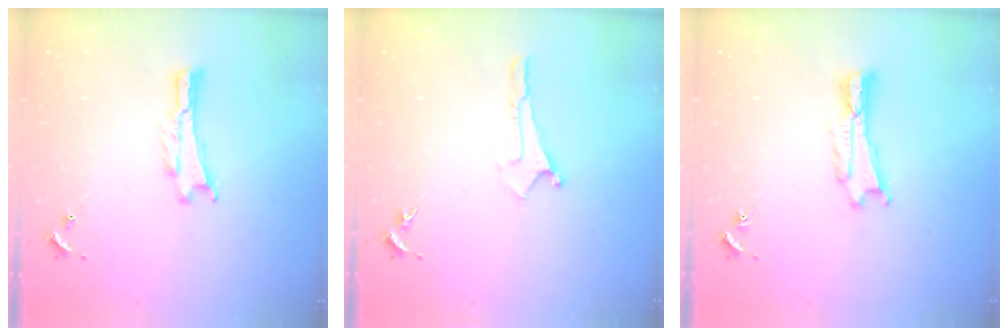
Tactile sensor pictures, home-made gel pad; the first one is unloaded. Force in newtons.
{"total": 0.0}
{"total": 0.9, "press": 0.9, "slide": 0.2}